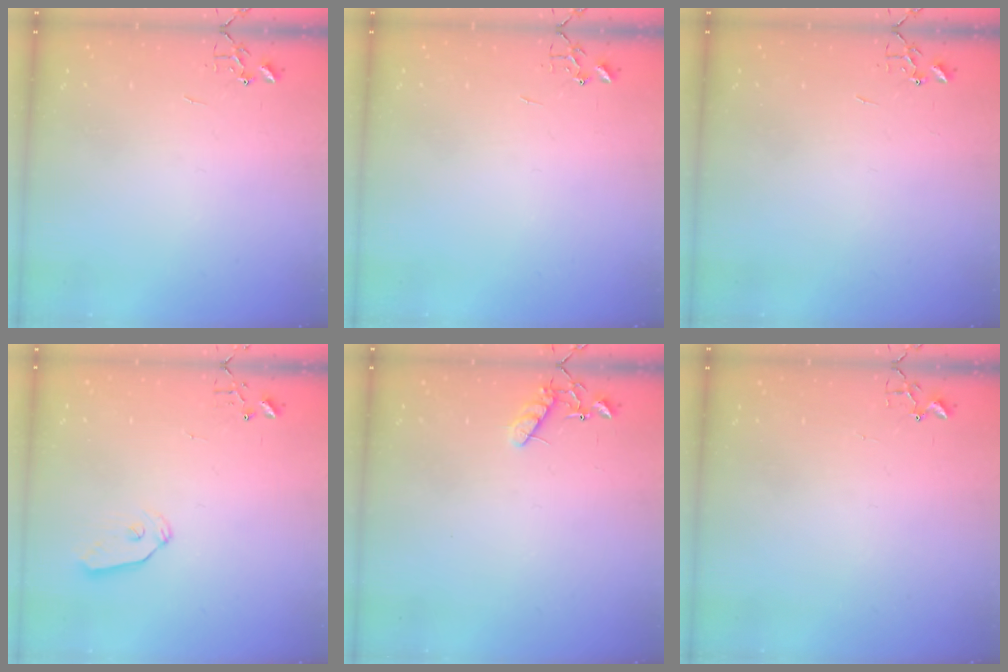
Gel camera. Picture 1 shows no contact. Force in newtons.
{"total": 0.0}
{"total": 0.0}
{"total": 6.3, "press": 6.3, "slide": 0.1}
{"total": 8.1, "press": 8.1, "slide": 0.3}
{"total": 4.0, "press": 3.9, "slide": 0.4}